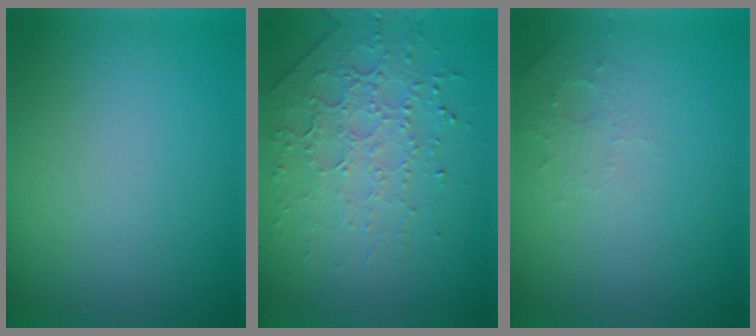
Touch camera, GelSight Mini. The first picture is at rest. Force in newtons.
{"total": 4.5, "press": 3.1, "slide": 3.2}
{"total": 1.6, "press": 1.5, "slide": 0.4}